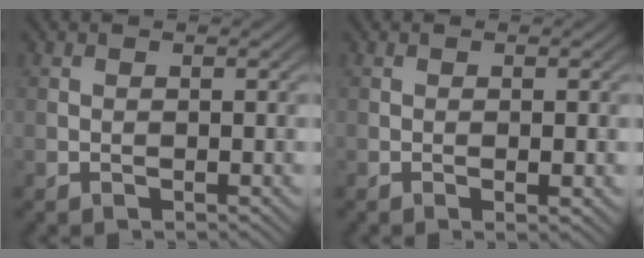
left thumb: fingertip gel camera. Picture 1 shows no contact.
{"total": 1.3, "force": [-0.3, 0.2, 1.2], "torque": [-0.023, -0.001, -0.006]}